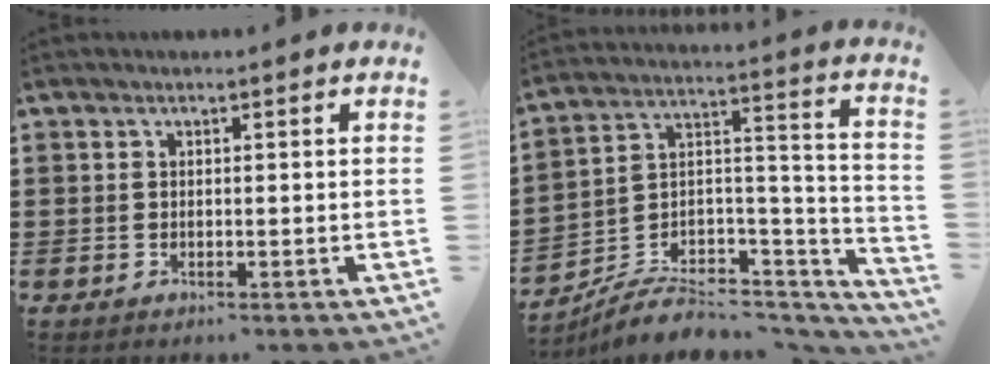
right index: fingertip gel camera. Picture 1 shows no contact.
{"total": 6.6, "force": [-5.0, 3.6, 2.4], "torque": [-0.040, 0.012, -0.093]}